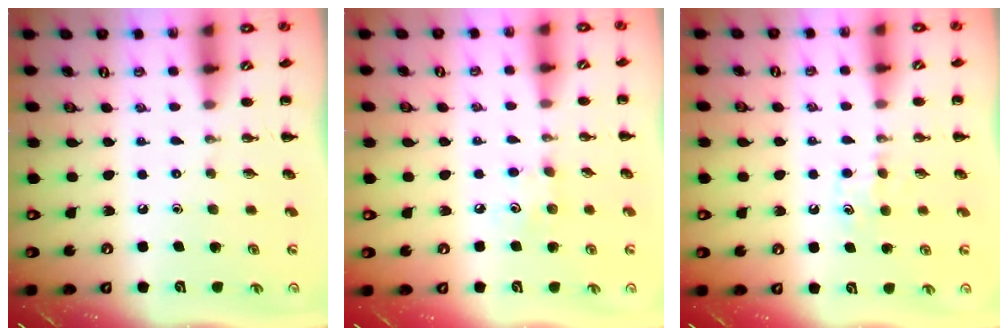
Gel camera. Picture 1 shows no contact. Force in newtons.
{"total": 5.0, "press": 4.8, "slide": 1.4}
{"total": 4.6, "press": 4.4, "slide": 1.4}